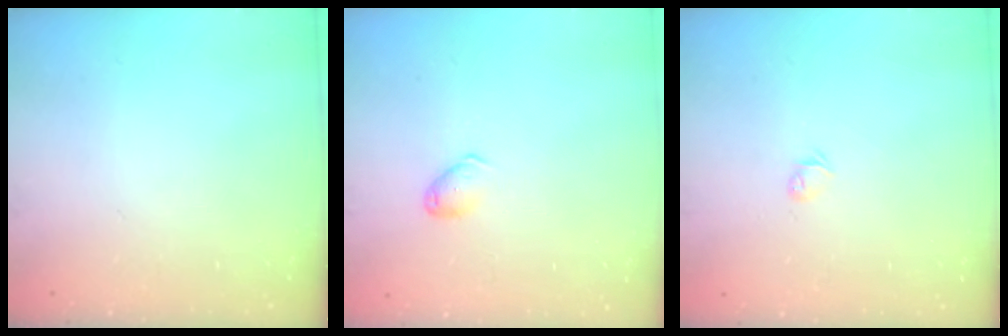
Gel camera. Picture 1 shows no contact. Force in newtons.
{"total": 5.1, "press": 5.1, "slide": 0.6}
{"total": 2.6, "press": 2.5, "slide": 0.6}